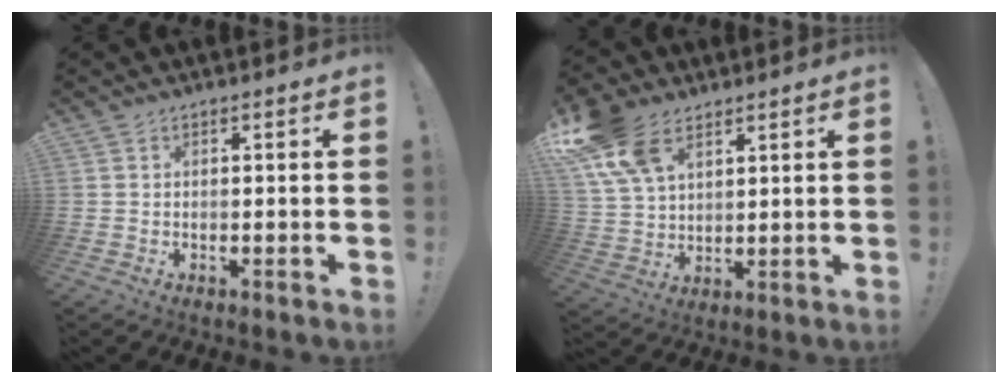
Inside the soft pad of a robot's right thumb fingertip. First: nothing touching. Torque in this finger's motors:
{"motor_torque": [0.46, 1.17, 1.30, 0.41, 0.26]}